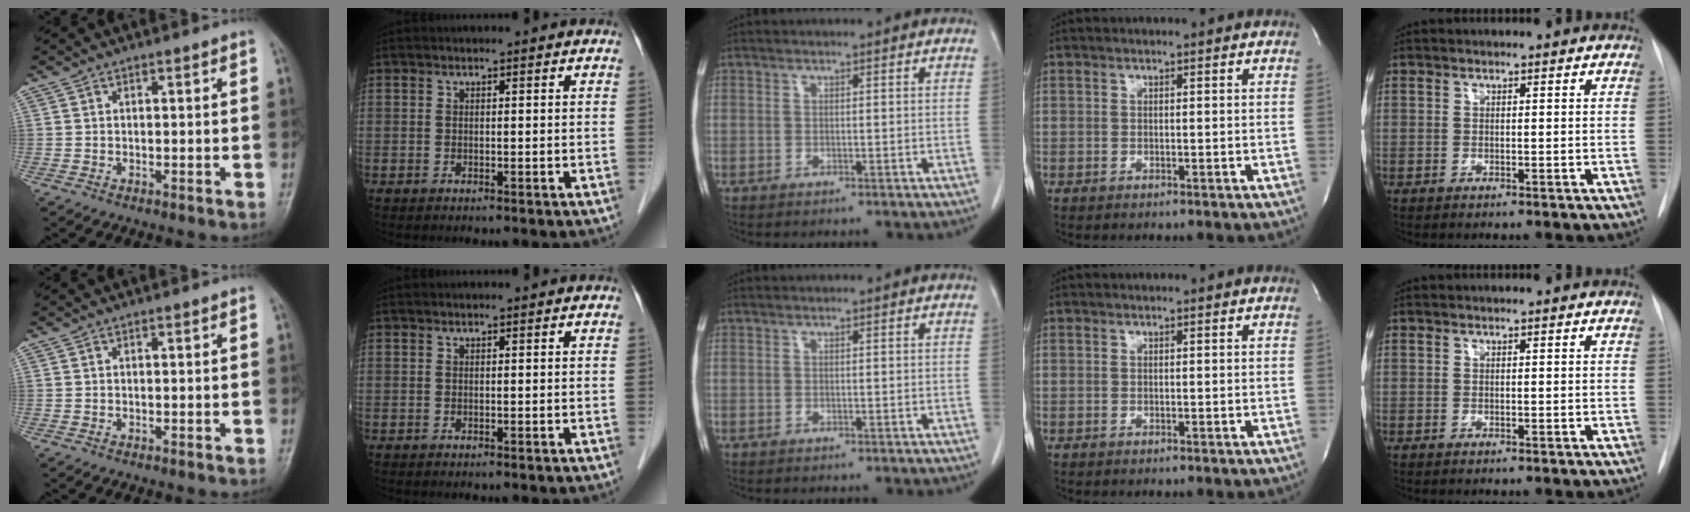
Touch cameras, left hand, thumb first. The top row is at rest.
{}